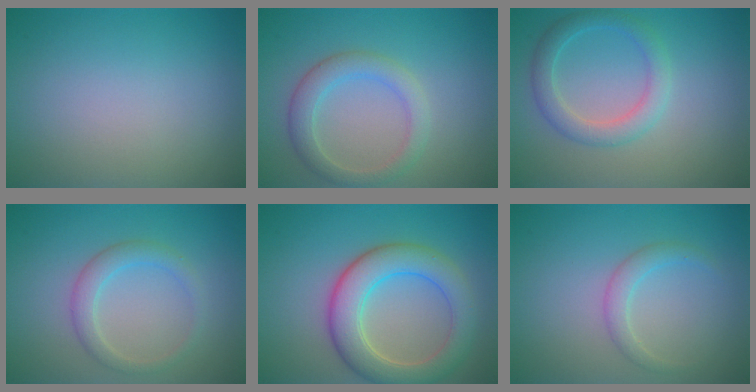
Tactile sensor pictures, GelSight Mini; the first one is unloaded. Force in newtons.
{"total": 3.2, "press": 3.2, "slide": 0.1}
{"total": 3.0, "press": 3.0, "slide": 0.2}
{"total": 2.3, "press": 2.3, "slide": 0.3}
{"total": 6.4, "press": 6.4, "slide": 0.5}
{"total": 1.7, "press": 1.7, "slide": 0.2}